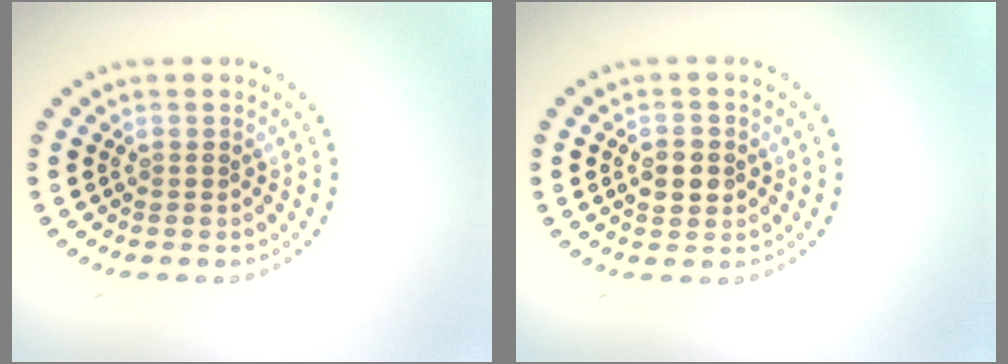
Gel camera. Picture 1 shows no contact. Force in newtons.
{"total": 2.8, "press": 2.8, "slide": 0.2}